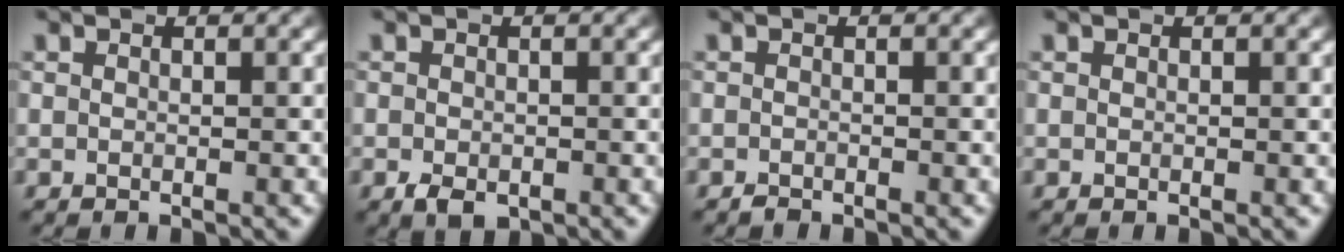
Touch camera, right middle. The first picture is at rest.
{"total": 1.8, "force": [-0.9, 1.1, 1.1], "torque": [-0.021, -0.006, -0.014]}
{"total": 0.6, "force": [-0.6, 0.1, 0.0], "torque": [0.001, 0.000, -0.012]}
{"total": 0.0}